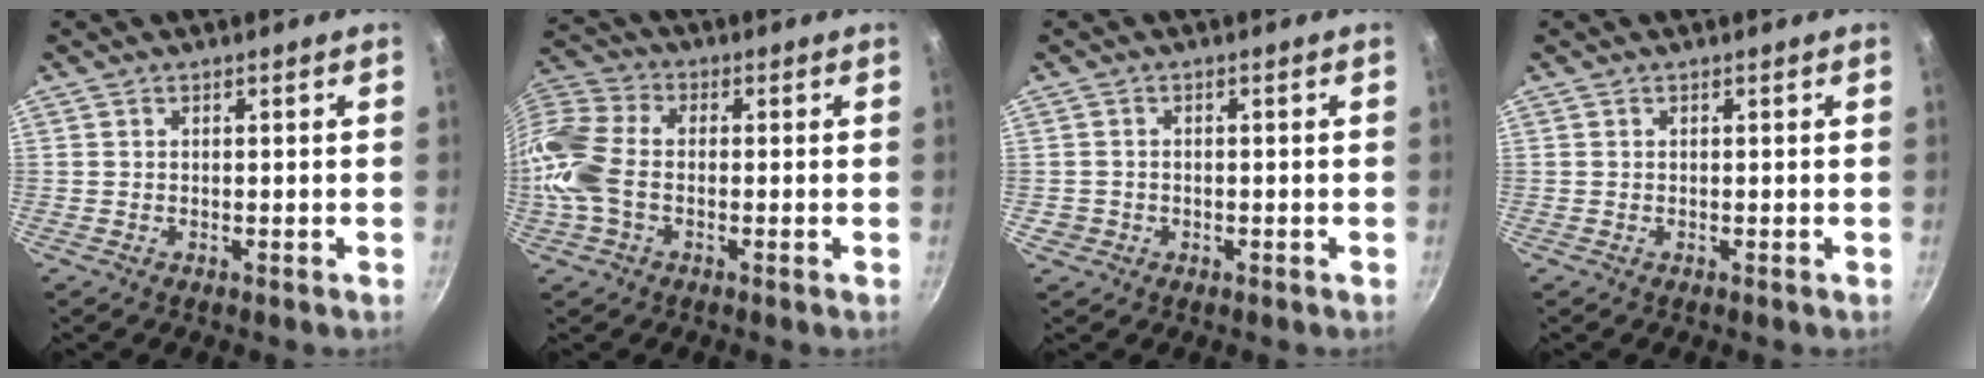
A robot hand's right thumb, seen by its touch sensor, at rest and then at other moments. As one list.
[{"total": 12.5, "force": [-1.7, 8.2, 9.4], "torque": [-0.191, 0.029, -0.053]}, {"total": 1.8, "force": [-0.6, 1.6, 0.5], "torque": [-0.007, 0.006, -0.004]}, {"total": 0.0}]